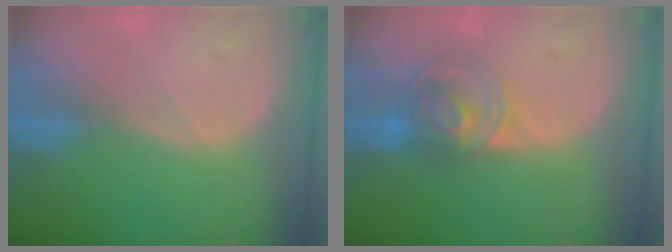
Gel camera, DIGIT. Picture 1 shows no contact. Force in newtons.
{"total": 7.4, "press": 6.3, "slide": 3.9}